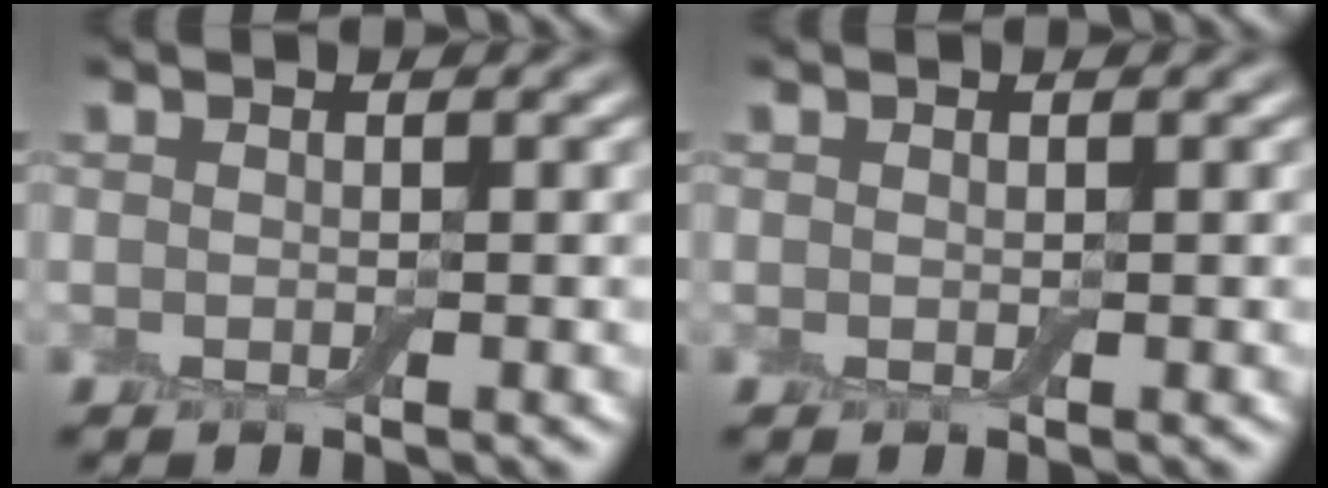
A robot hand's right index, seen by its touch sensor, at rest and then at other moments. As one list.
[{"total": 0.0}]